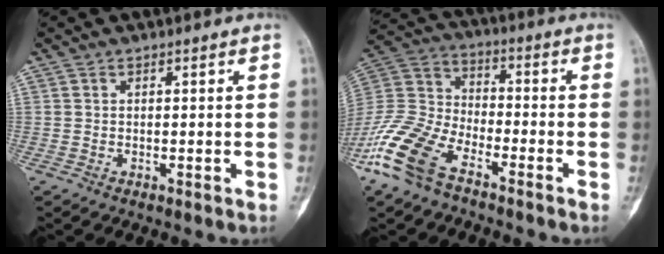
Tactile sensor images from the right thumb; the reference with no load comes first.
{"total": 14.8, "force": [-9.4, 7.1, 9.0], "torque": [-0.195, 0.041, -0.195]}